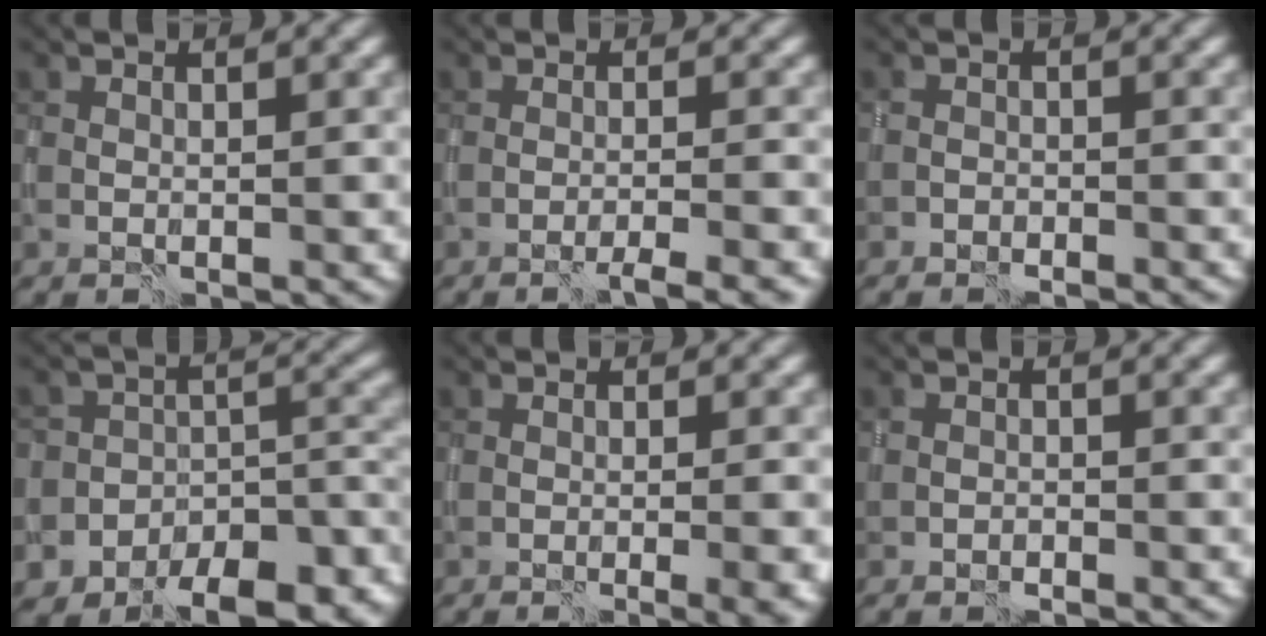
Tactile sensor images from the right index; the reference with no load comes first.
{"total": 2.9, "force": [-2.0, 0.3, 2.1], "torque": [-0.016, 0.001, -0.040]}
{"total": 1.6, "force": [-1.5, 0.3, -0.3], "torque": [0.010, 0.000, -0.029]}
{"total": 15.7, "force": [-11.6, 9.5, 4.8], "torque": [-0.058, -0.034, -0.146]}
{"total": 3.0, "force": [-0.7, 0.7, 2.8], "torque": [-0.026, -0.006, -0.013]}
{"total": 1.0, "force": [-0.6, 0.8, 0.2], "torque": [-0.001, -0.005, -0.010]}